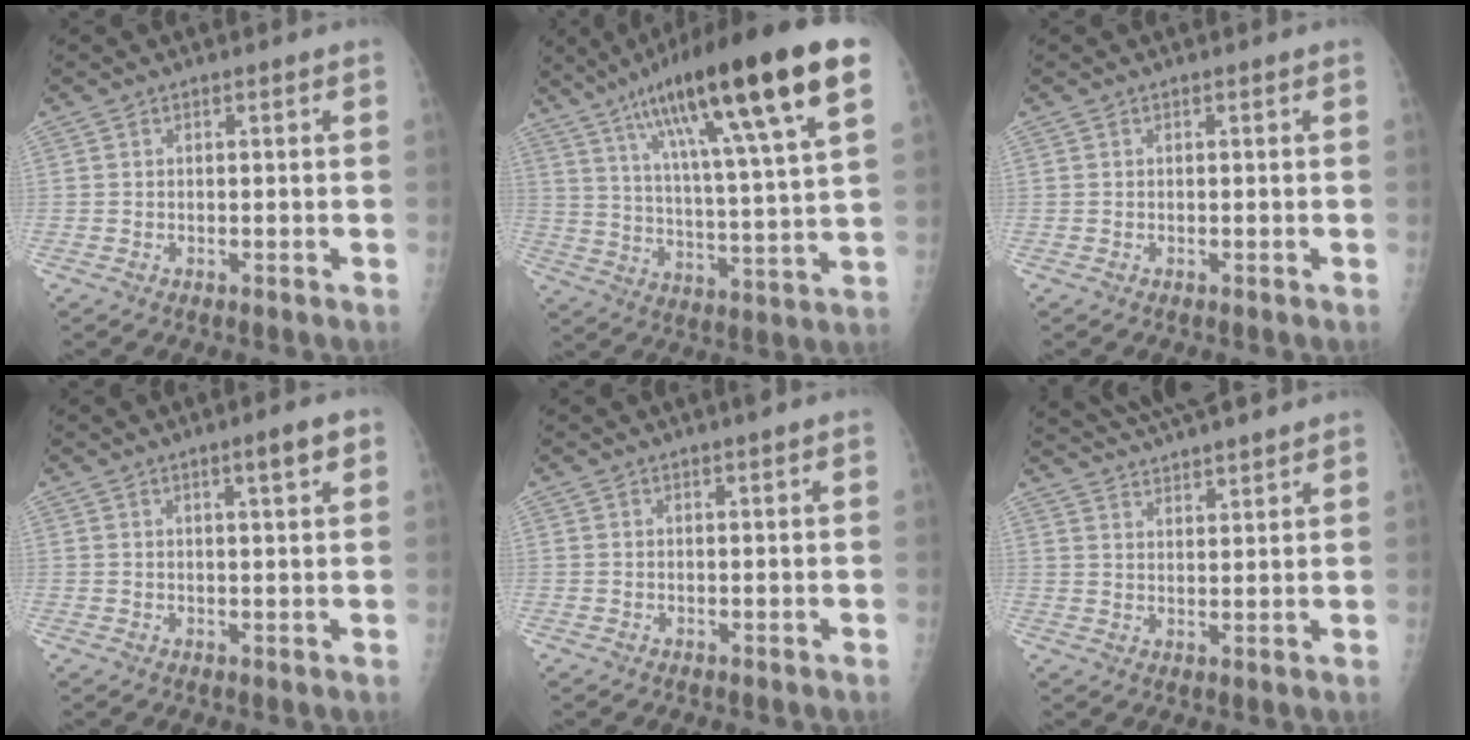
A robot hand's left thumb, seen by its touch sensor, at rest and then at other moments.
{"total": 25.2, "force": [13.6, 3.4, 21.0], "torque": [-0.337, -0.023, 0.216]}
{"total": 0.0}
{"total": 4.3, "force": [2.4, 0.4, 3.5], "torque": [-0.047, -0.009, 0.035]}
{"total": 1.6, "force": [1.2, -0.1, 1.0], "torque": [-0.012, 0.001, 0.019]}
{"total": 12.6, "force": [11.5, 1.4, 5.1], "torque": [-0.075, -0.017, 0.179]}